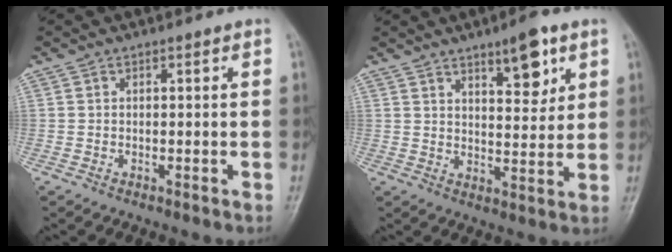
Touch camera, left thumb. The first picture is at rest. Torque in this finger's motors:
{"motor_torque": [0.39, 0.36, 0.21, -0.32, 0.08]}